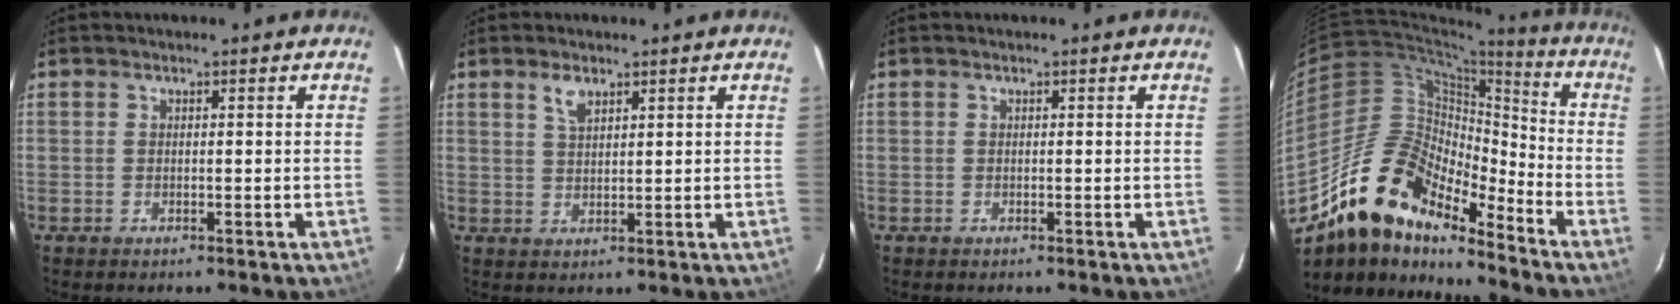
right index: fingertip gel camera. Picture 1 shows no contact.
{"total": 2.9, "force": [1.9, 1.2, 1.8], "torque": [-0.034, 0.003, 0.037]}
{"total": 0.0}
{"total": 18.1, "force": [-14.3, 6.3, 9.1], "torque": [-0.156, 0.002, -0.275]}